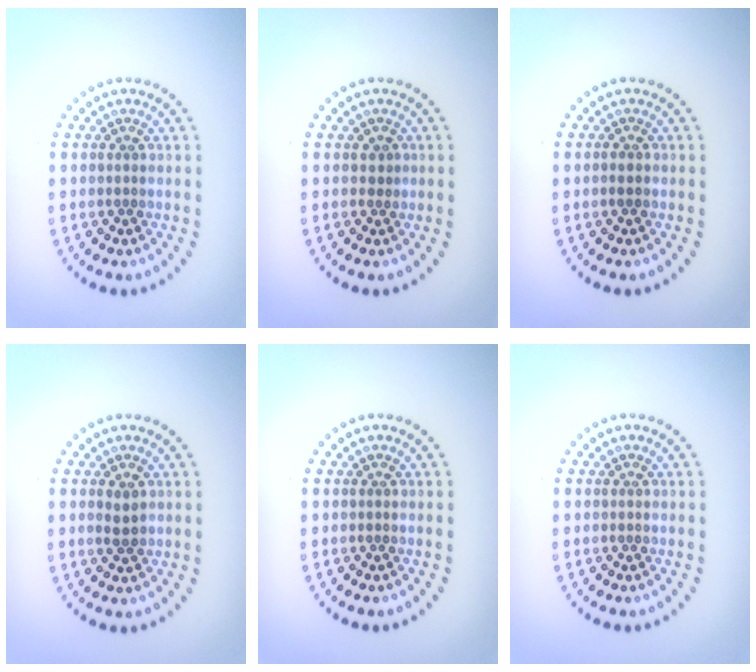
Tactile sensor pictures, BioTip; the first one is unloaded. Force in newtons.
{"total": 0.7, "press": 0.6, "slide": 0.4}
{"total": 0.8, "press": 0.7, "slide": 0.4}
{"total": 1.6, "press": 1.5, "slide": 0.2}
{"total": 0.0}
{"total": 0.0}